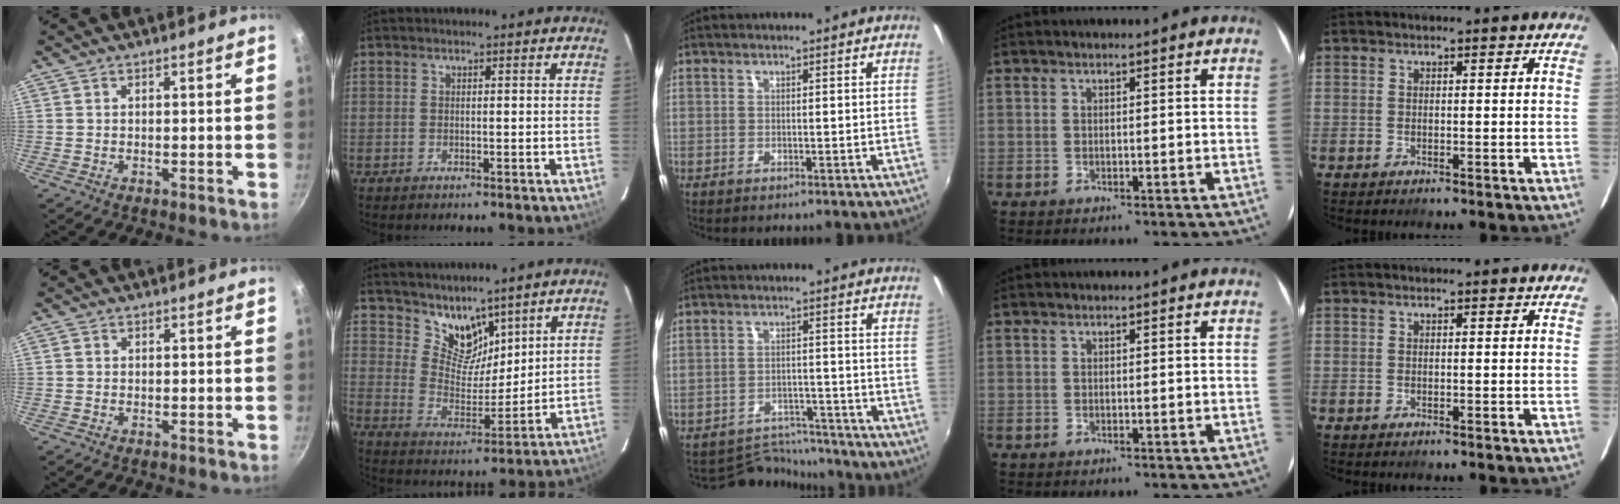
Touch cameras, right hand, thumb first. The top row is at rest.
{"thumb": {"total": 0.5, "force": [0.0, 0.5, 0.1], "torque": [0.001, 0.002, -0.001]}, "index": {"total": 8.8, "force": [7.2, 4.4, 2.6], "torque": [-0.038, 0.000, 0.140]}, "middle": {"total": 6.9, "force": [-6.6, 1.9, -0.8], "torque": [0.000, 0.011, -0.104]}}